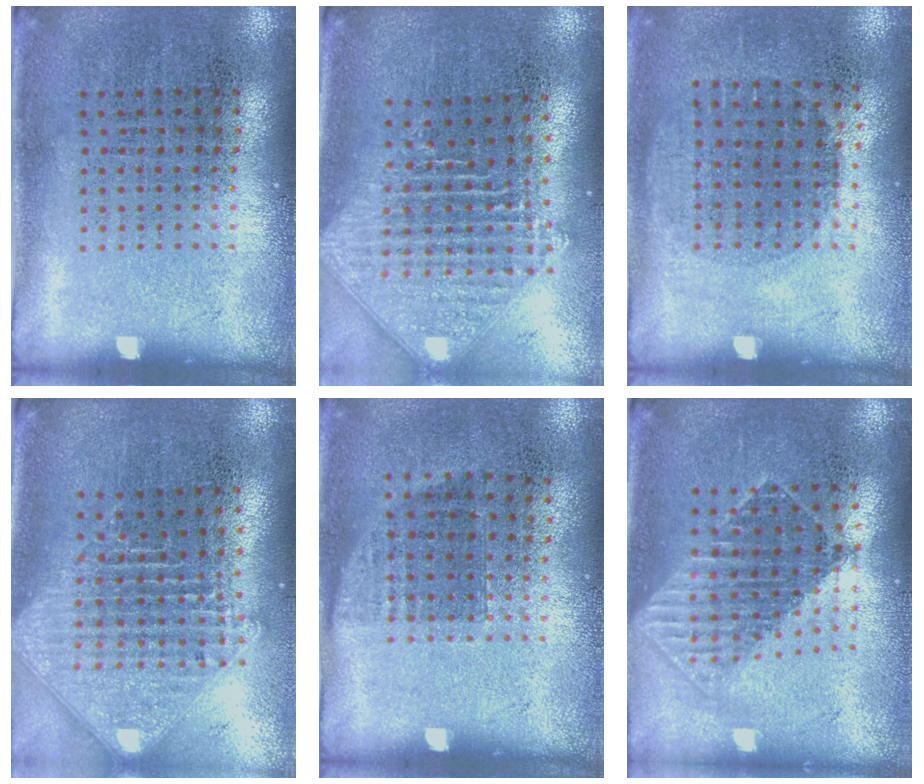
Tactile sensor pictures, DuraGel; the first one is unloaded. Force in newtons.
{"total": 2.3, "press": 1.8, "slide": 1.5}
{"total": 1.0, "press": 0.9, "slide": 0.3}
{"total": 2.5, "press": 1.8, "slide": 1.6}
{"total": 0.7, "press": 0.6, "slide": 0.3}
{"total": 1.7, "press": 1.4, "slide": 1.1}